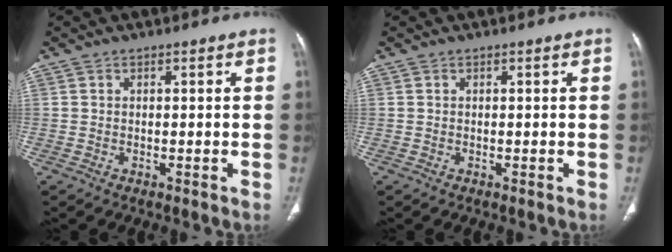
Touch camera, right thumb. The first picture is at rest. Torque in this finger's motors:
{"motor_torque": [-0.10, 0.10, -0.27, 0.27, 0.01]}